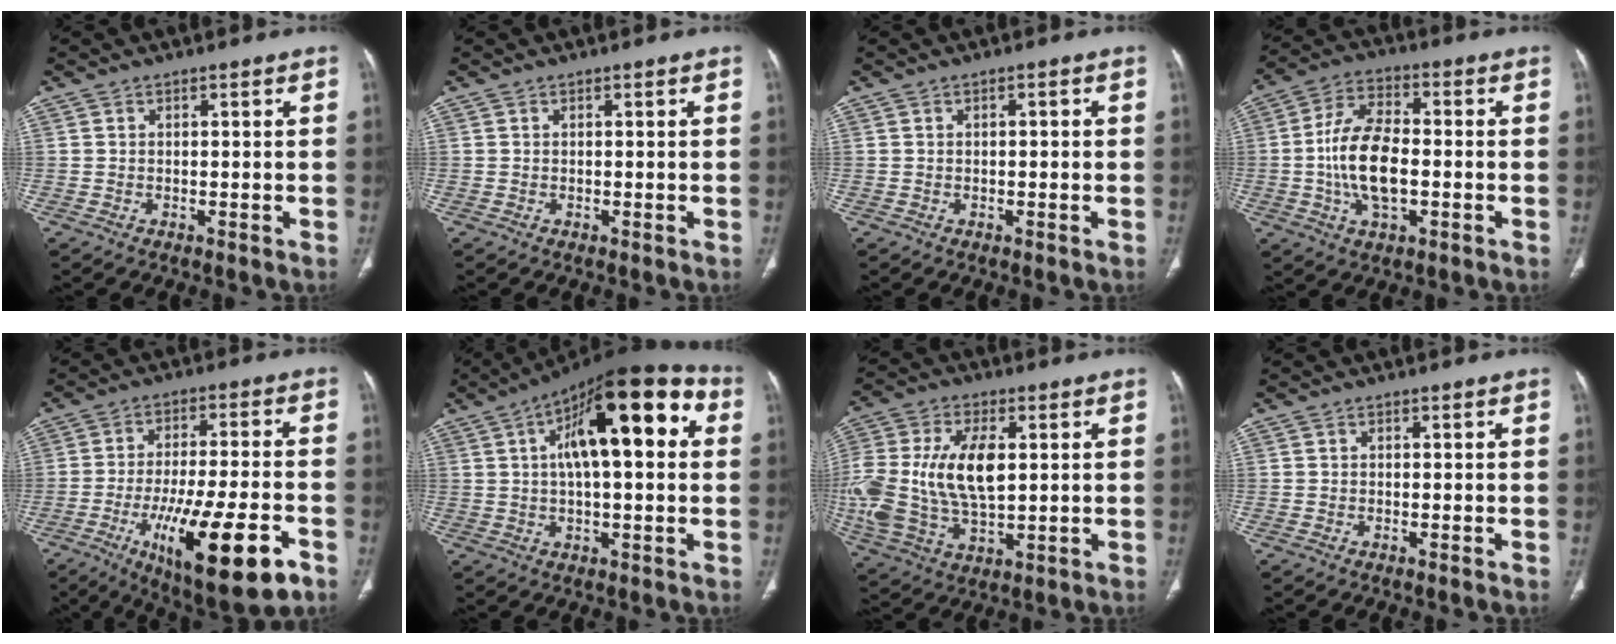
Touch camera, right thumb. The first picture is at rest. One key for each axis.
{"total": 0.0}
{"total": 1.2, "fx": 0.0, "fy": 0.5, "fz": 1.0, "tx": -0.017, "ty": 0.001, "tz": 0.000}
{"total": 12.9, "fx": -1.6, "fy": 6.5, "fz": 11.0, "tx": -0.211, "ty": 0.015, "tz": -0.033}
{"total": 20.0, "fx": -8.5, "fy": 5.6, "fz": 17.2, "tx": -0.276, "ty": 0.016, "tz": -0.123}
{"total": 20.6, "fx": 4.9, "fy": 7.9, "fz": 18.4, "tx": -0.258, "ty": 0.033, "tz": 0.062}
{"total": 20.2, "fx": 1.7, "fy": 11.2, "fz": 16.8, "tx": -0.381, "ty": -0.007, "tz": 0.035}
{"total": 0.0}